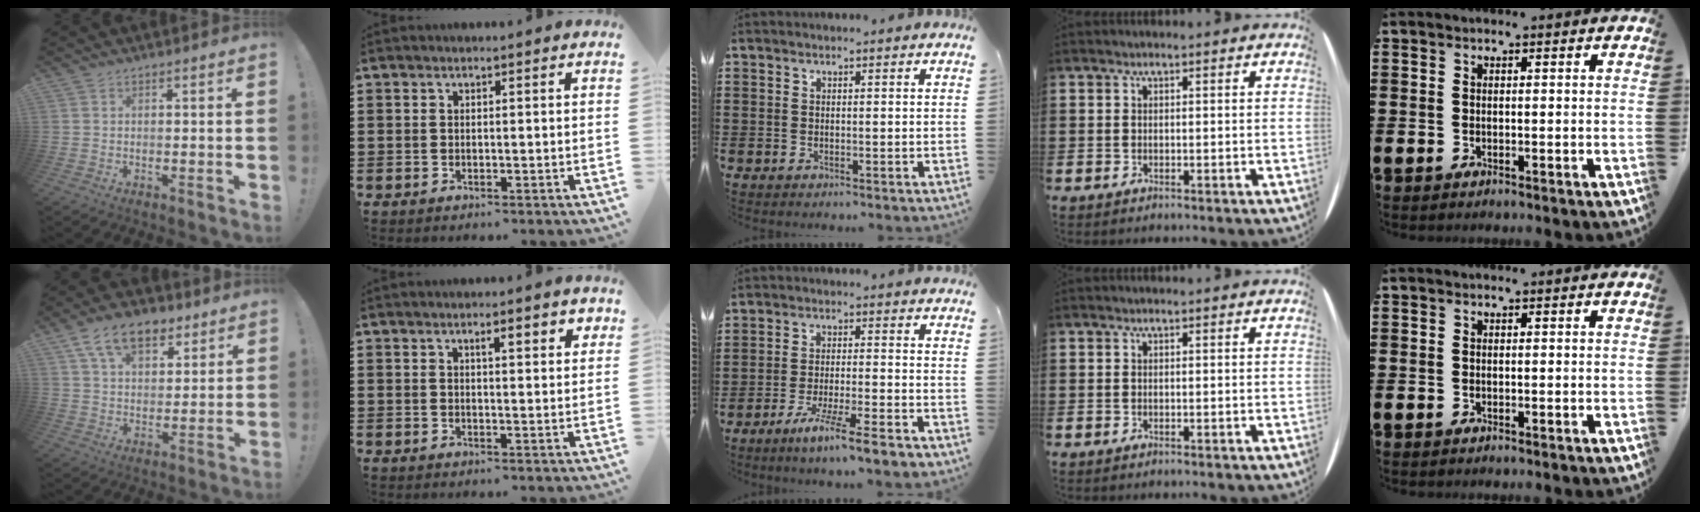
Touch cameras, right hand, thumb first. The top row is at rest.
{"thumb": {"total": 13.3, "force": [7.5, 7.9, 7.6], "torque": [-0.126, -0.024, 0.141]}, "index": {"total": 3.1, "force": [1.5, 0.7, 2.6], "torque": [-0.037, -0.001, 0.020]}, "middle": {"total": 7.1, "force": [-5.5, -0.1, 4.4], "torque": [-0.080, -0.008, -0.100]}}